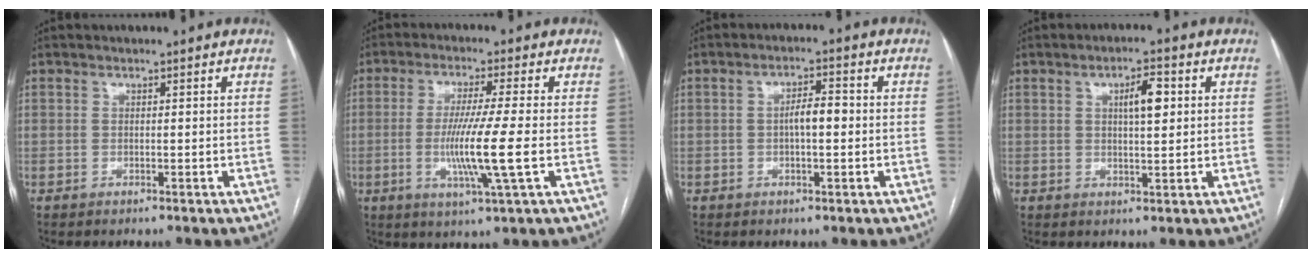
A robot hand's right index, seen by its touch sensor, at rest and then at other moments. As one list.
[{"total": 9.4, "force": [-1.7, -1.1, 9.2], "torque": [-0.181, -0.022, -0.032]}, {"total": 3.5, "force": [-0.2, 1.0, 3.3], "torque": [-0.055, 0.011, -0.004]}, {"total": 4.6, "force": [1.3, 1.1, 4.2], "torque": [-0.072, 0.008, 0.022]}]